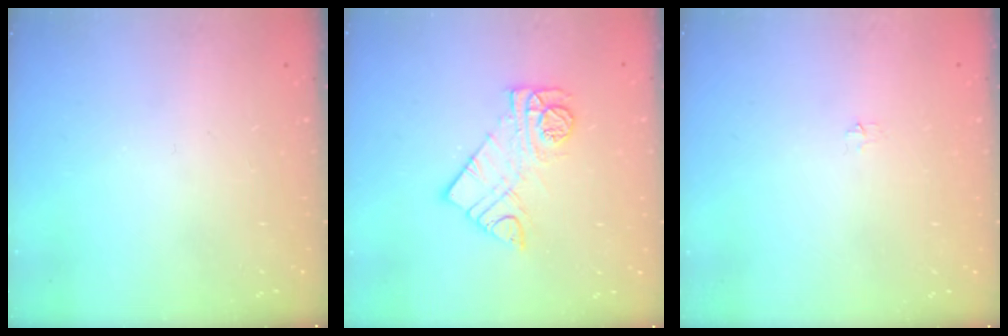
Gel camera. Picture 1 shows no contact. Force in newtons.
{"total": 10.7, "press": 10.7, "slide": 0.6}
{"total": 3.1, "press": 3.0, "slide": 0.4}